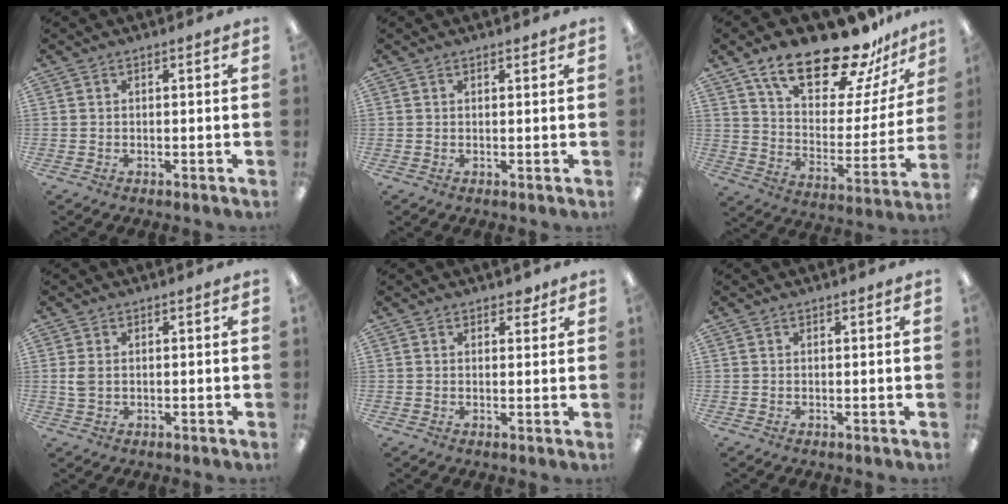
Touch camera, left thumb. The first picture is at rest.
{"total": 0.9, "force": [0.7, 0.5, 0.3], "torque": [-0.006, 0.001, 0.014]}
{"total": 22.2, "force": [16.5, 8.4, 12.3], "torque": [-0.203, -0.107, 0.286]}
{"total": 2.9, "force": [0.4, 1.9, 2.2], "torque": [-0.051, 0.002, 0.004]}
{"total": 2.4, "force": [1.8, 1.5, 0.8], "torque": [-0.001, -0.003, 0.029]}
{"total": 0.6, "force": [0.4, 0.3, 0.1], "torque": [-0.001, 0.002, 0.008]}